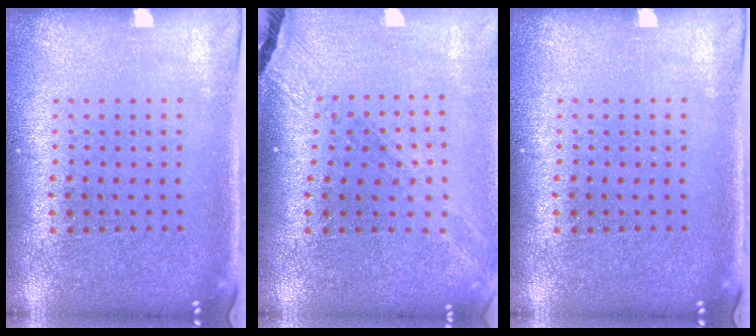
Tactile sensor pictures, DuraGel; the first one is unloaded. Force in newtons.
{"total": 1.5, "press": 1.4, "slide": 0.3}
{"total": 0.0}